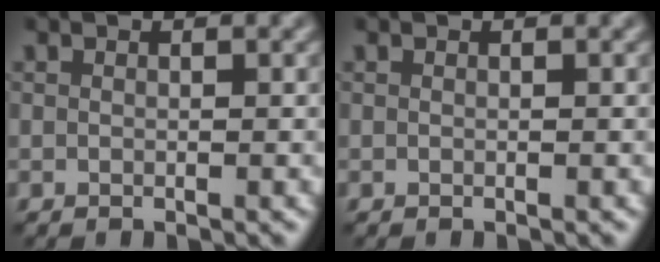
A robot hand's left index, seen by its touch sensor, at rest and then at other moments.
{"total": 0.0}